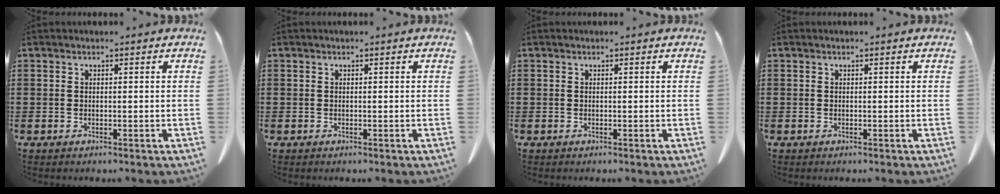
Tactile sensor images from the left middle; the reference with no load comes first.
{"total": 0.0}
{"total": 0.0}
{"total": 0.0}